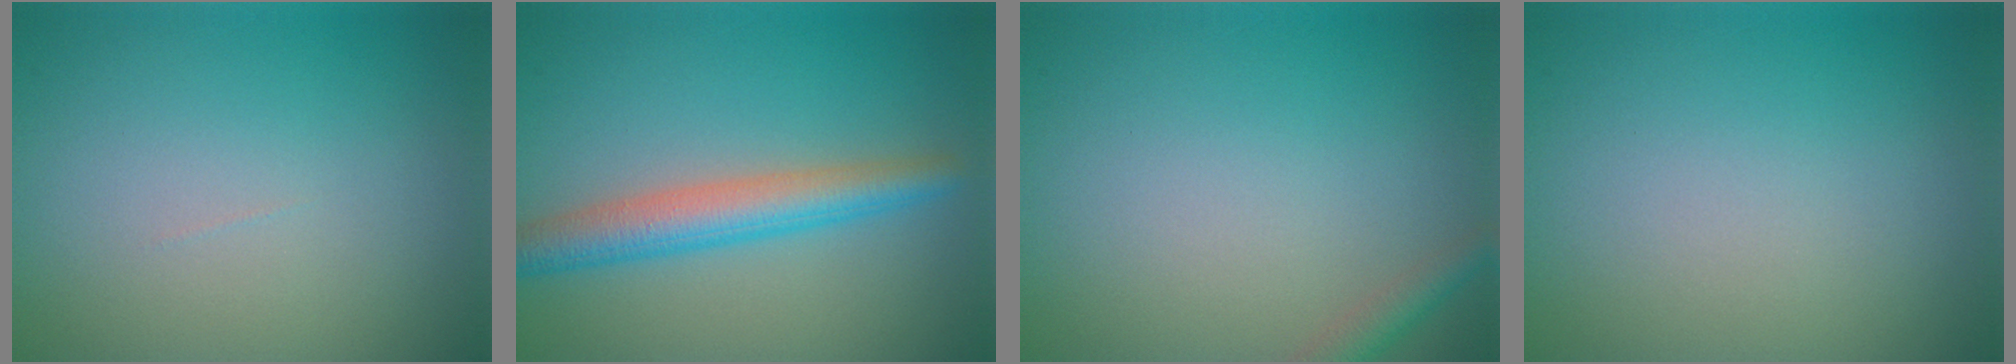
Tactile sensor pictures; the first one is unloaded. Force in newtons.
{"total": 4.4, "press": 4.4, "slide": 0.0}
{"total": 1.6, "press": 1.6, "slide": 0.1}
{"total": 0.0}